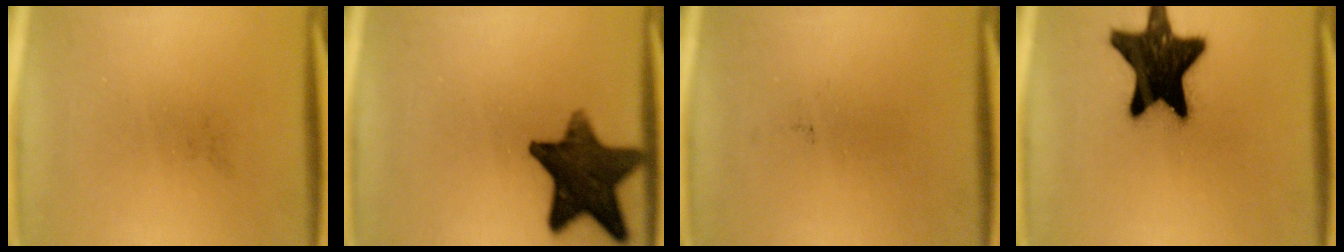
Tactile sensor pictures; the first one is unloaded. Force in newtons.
{"total": 14.0}
{"total": 0.0}
{"total": 19.5}